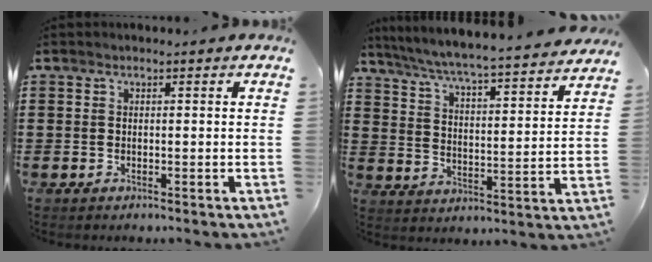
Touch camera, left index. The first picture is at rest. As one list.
[{"total": 5.3, "force": [5.0, -0.7, 1.5], "torque": [-0.055, -0.046, 0.078]}]